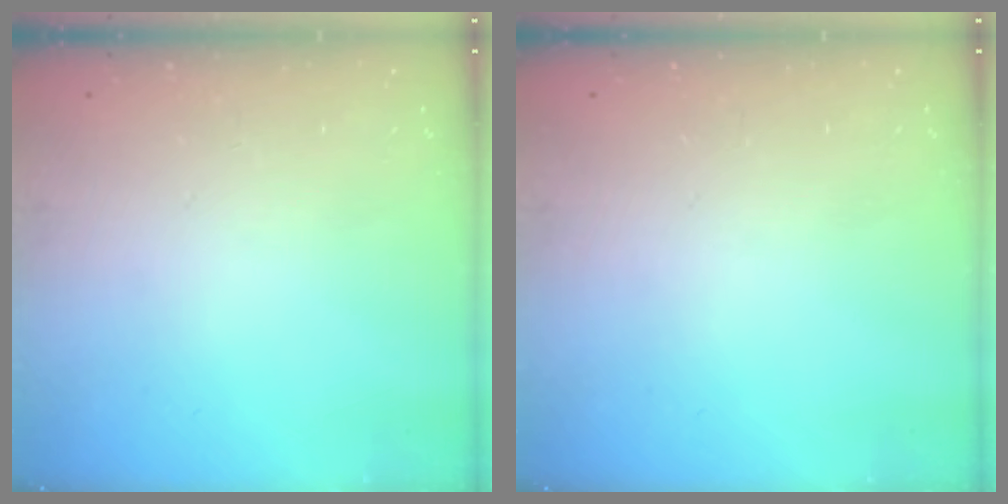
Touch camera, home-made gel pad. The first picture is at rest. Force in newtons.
{"total": 0.0}